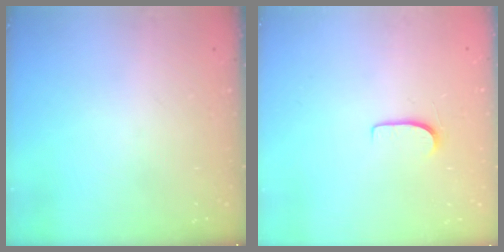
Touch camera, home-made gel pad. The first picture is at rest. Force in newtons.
{"total": 5.8, "press": 5.8, "slide": 0.4}